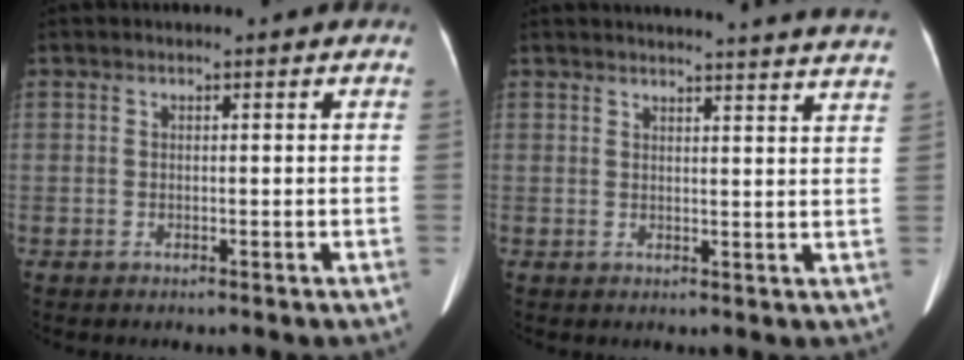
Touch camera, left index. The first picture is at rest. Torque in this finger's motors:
{"motor_torque": [-0.38, -0.37, -0.28, 0.01]}